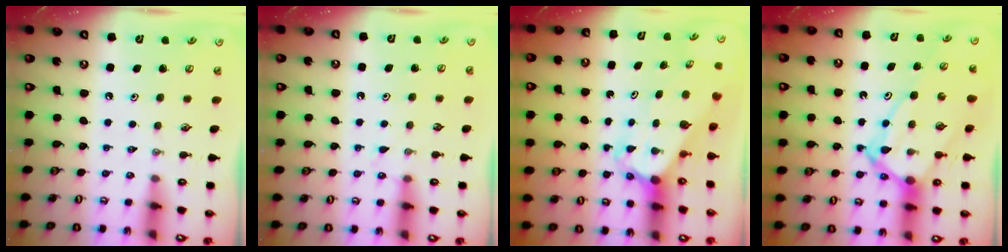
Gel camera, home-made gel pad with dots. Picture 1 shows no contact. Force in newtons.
{"total": 4.2, "press": 4.1, "slide": 0.6}
{"total": 3.6, "press": 3.6, "slide": 0.3}
{"total": 13.0, "press": 13.0, "slide": 1.3}